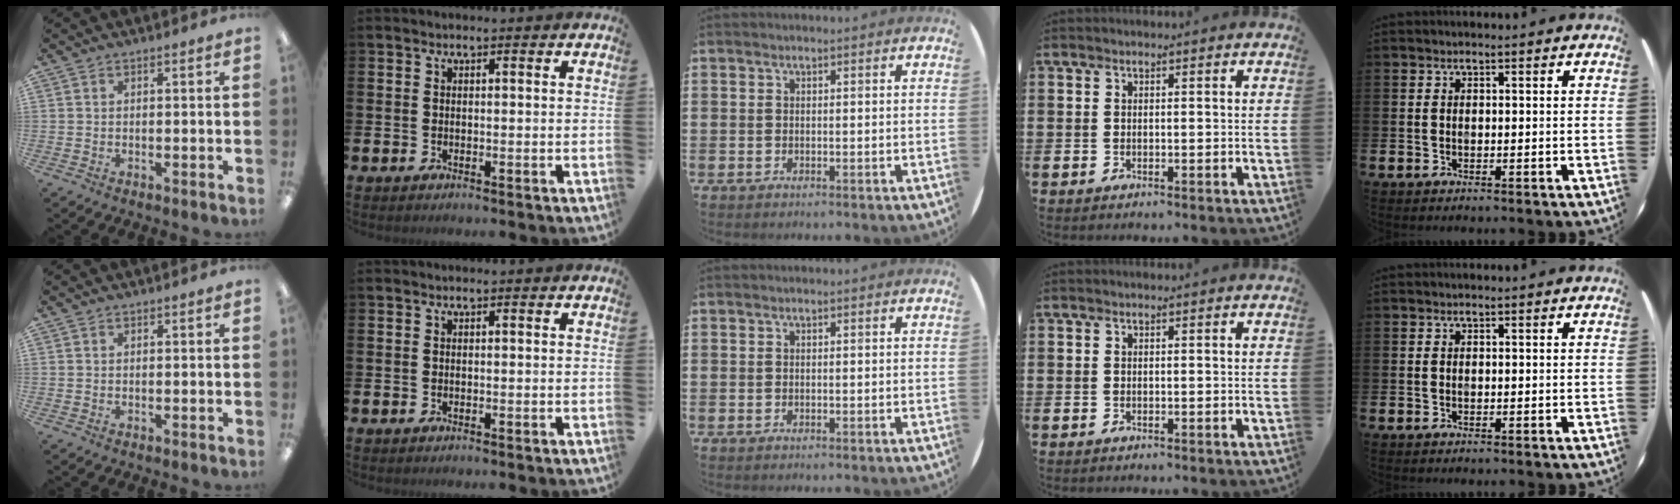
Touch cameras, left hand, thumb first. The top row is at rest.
{}